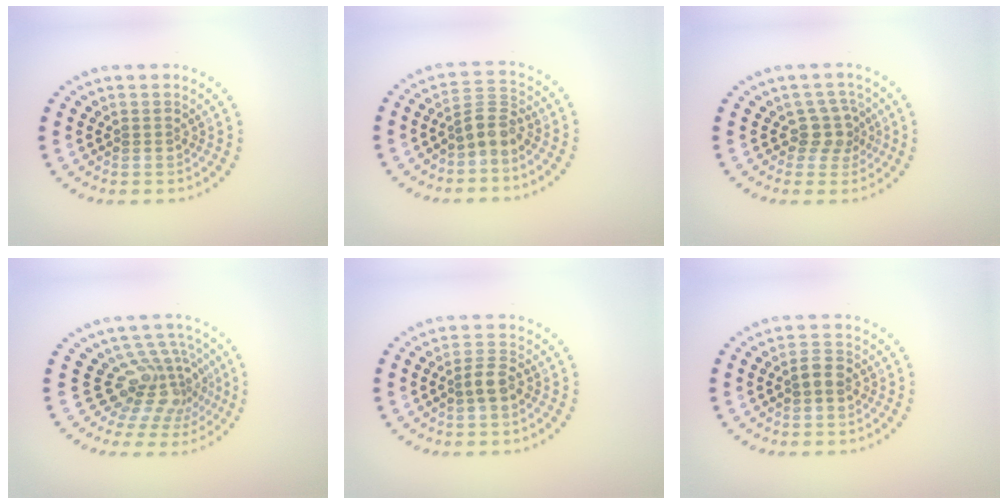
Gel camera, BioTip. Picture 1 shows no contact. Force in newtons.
{"total": 2.7, "press": 2.1, "slide": 1.7}
{"total": 2.4, "press": 1.9, "slide": 1.5}
{"total": 4.4, "press": 3.0, "slide": 3.3}
{"total": 2.0, "press": 1.8, "slide": 0.9}
{"total": 1.9, "press": 1.8, "slide": 0.3}